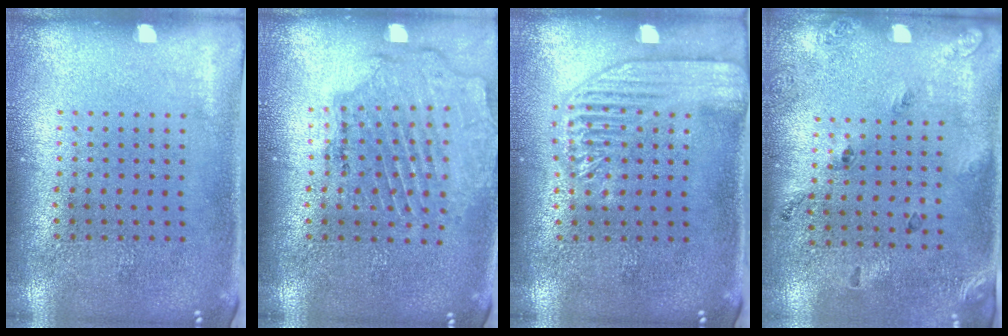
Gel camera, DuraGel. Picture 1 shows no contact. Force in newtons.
{"total": 1.6, "press": 1.5, "slide": 0.4}
{"total": 2.0, "press": 1.8, "slide": 0.7}
{"total": 1.8, "press": 1.1, "slide": 1.5}